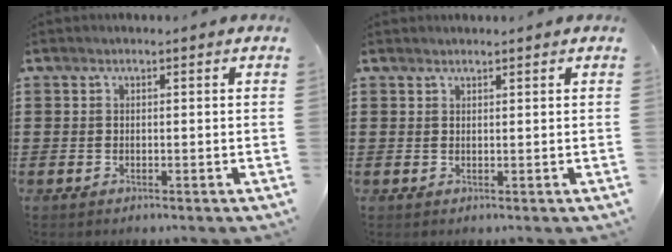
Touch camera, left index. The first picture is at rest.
{"total": 0.9, "force": [0.9, 0.0, 0.1], "torque": [-0.004, -0.001, 0.017]}